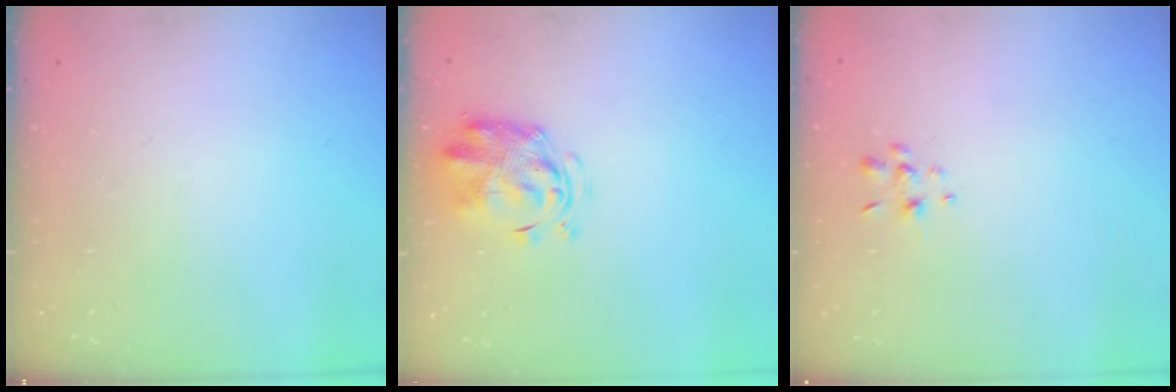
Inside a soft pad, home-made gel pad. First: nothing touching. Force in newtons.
{"total": 2.9, "press": 2.9, "slide": 0.6}
{"total": 1.3, "press": 1.2, "slide": 0.5}